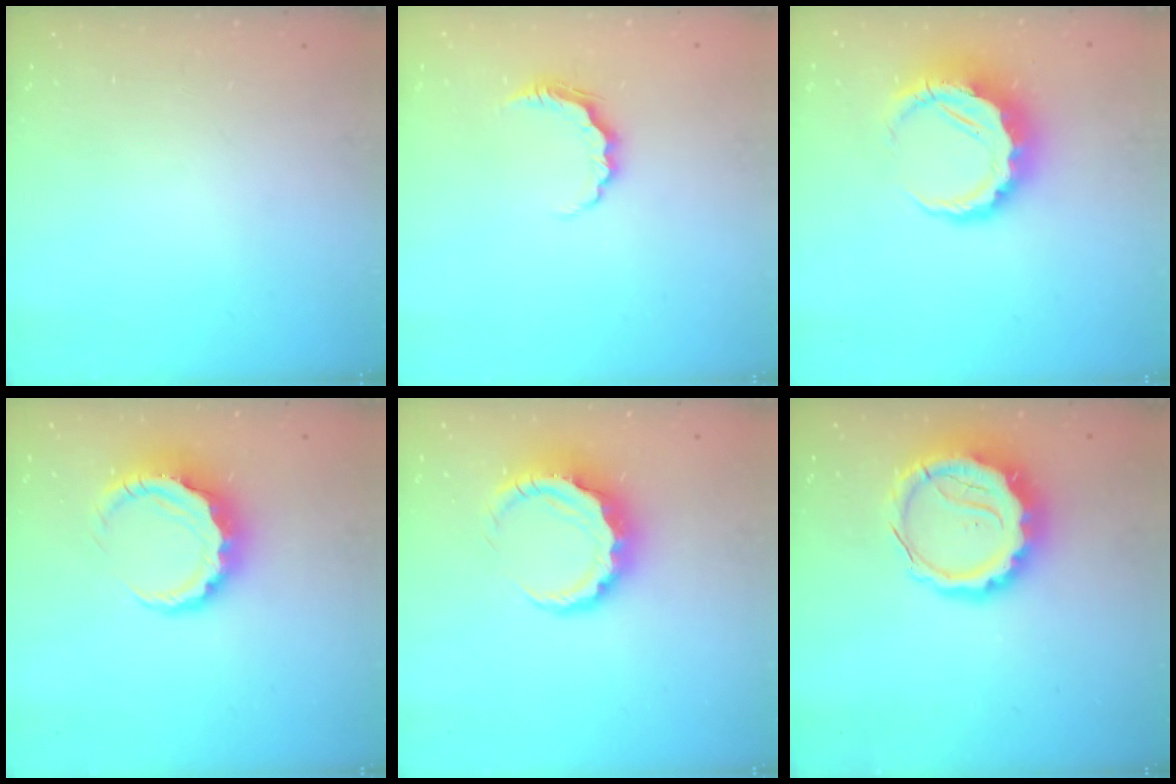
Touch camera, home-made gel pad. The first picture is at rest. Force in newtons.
{"total": 5.8, "press": 5.8, "slide": 0.5}
{"total": 9.9, "press": 9.6, "slide": 2.1}
{"total": 8.4, "press": 8.3, "slide": 1.6}
{"total": 8.4, "press": 8.3, "slide": 1.6}
{"total": 12.2, "press": 11.9, "slide": 2.7}